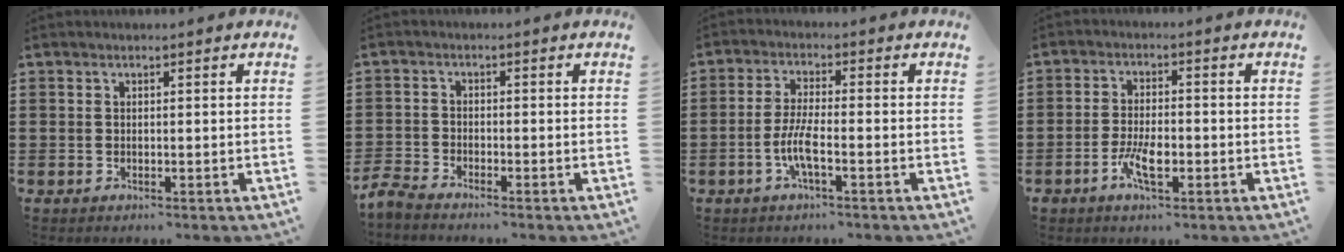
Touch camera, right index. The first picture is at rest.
{"total": 2.8, "force": [-2.8, 0.3, 0.3], "torque": [-0.024, -0.004, -0.064]}
{"total": 5.1, "force": [-2.1, 0.9, 4.6], "torque": [-0.106, -0.008, -0.046]}
{"total": 5.4, "force": [-2.3, 1.5, 4.7], "torque": [-0.103, -0.007, -0.047]}